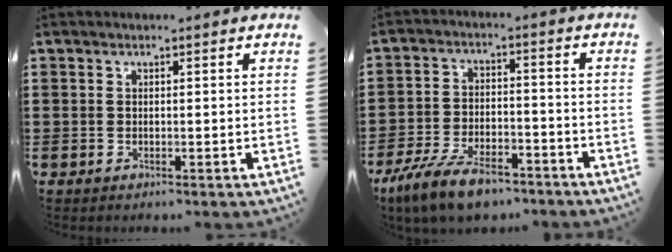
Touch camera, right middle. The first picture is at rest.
{"total": 8.9, "force": [-7.1, 2.8, 4.6], "torque": [-0.096, 0.015, -0.137]}